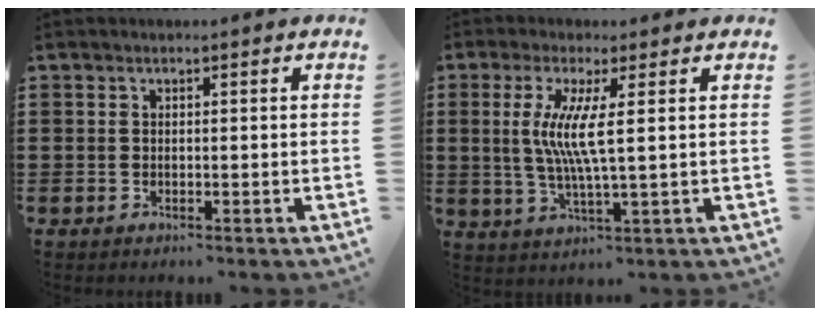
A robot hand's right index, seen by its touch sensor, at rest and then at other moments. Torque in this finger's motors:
{"motor_torque": [1.03, 0.13, 0.55, 0.21]}